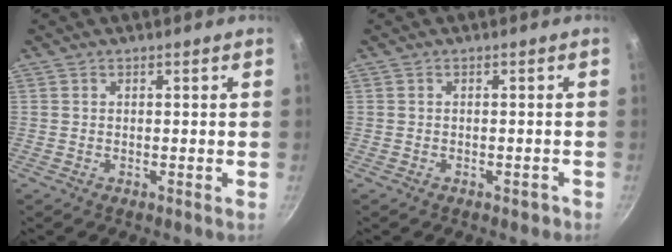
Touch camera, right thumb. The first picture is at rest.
{"total": 1.2, "force": [-0.9, 0.6, 0.6], "torque": [-0.005, 0.008, -0.011]}